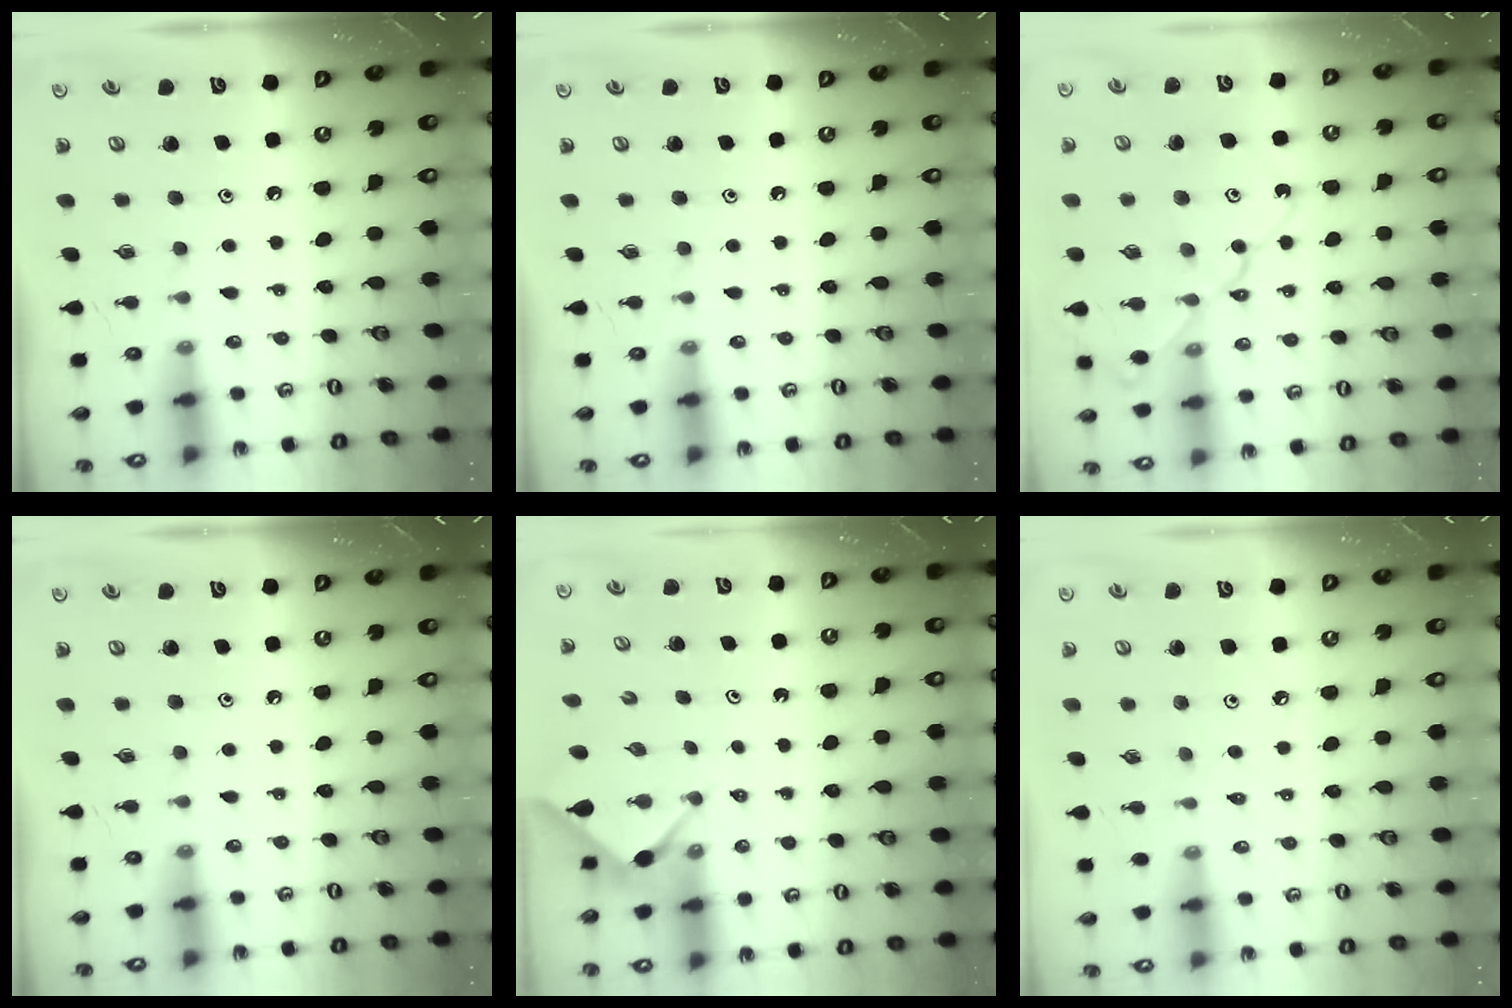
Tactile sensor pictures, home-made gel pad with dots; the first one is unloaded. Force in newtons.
{"total": 0.0}
{"total": 14.0, "press": 13.9, "slide": 1.5}
{"total": 0.0}
{"total": 2.8, "press": 2.8, "slide": 0.4}
{"total": 1.9, "press": 1.9, "slide": 0.4}